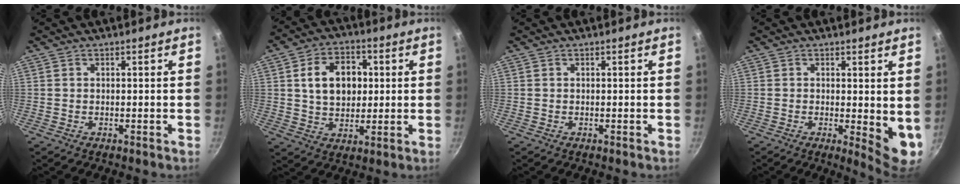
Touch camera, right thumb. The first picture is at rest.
{"total": 11.6, "force": [2.1, 8.5, 7.6], "torque": [-0.098, 0.005, 0.035]}
{"total": 0.0}
{"total": 6.6, "force": [0.4, 2.4, 6.1], "torque": [-0.076, -0.020, 0.007]}